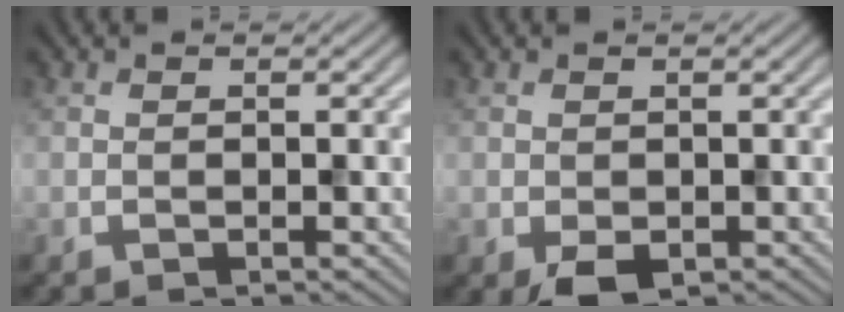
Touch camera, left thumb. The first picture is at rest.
{"total": 2.5, "force": [-1.2, 1.5, 1.5], "torque": [-0.029, -0.012, -0.017]}